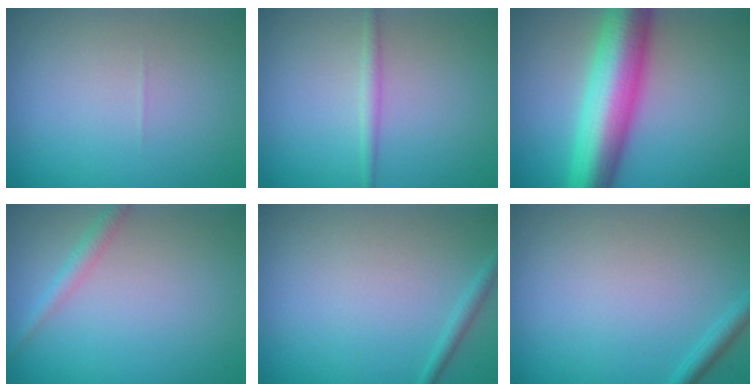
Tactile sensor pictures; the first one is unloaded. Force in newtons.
{"total": 1.2, "press": 1.2, "slide": 0.1}
{"total": 9.6, "press": 9.6, "slide": 0.2}
{"total": 1.5, "press": 1.5, "slide": 0.0}
{"total": 1.1, "press": 1.1, "slide": 0.0}
{"total": 1.5, "press": 1.5, "slide": 0.2}